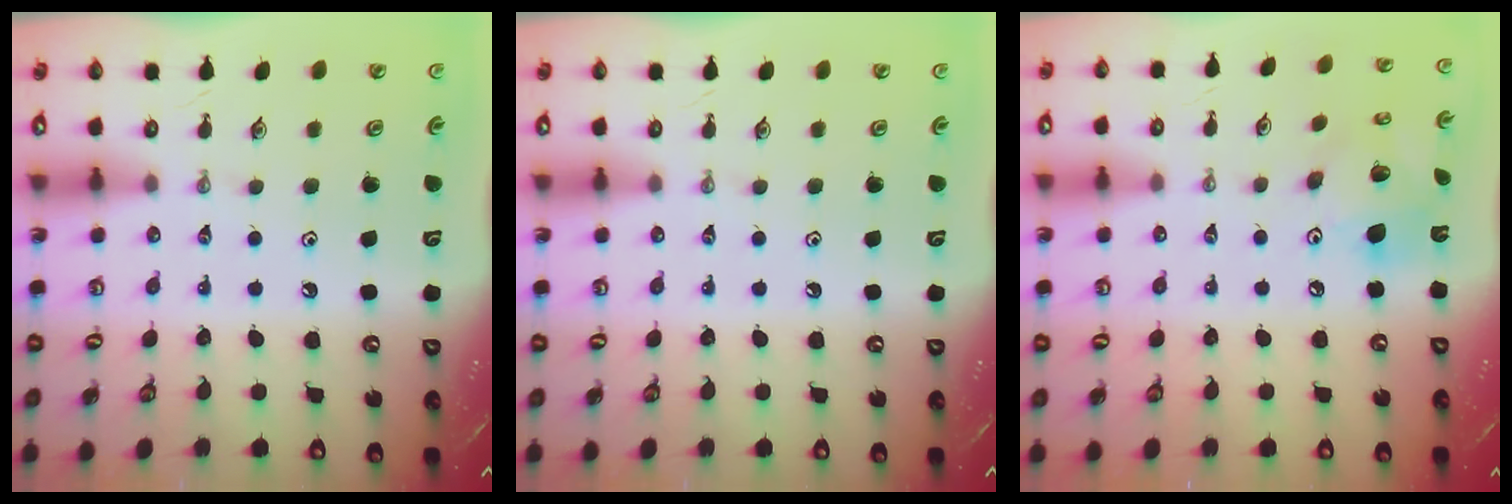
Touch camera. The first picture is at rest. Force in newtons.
{"total": 0.0}
{"total": 14.2, "press": 13.9, "slide": 3.2}